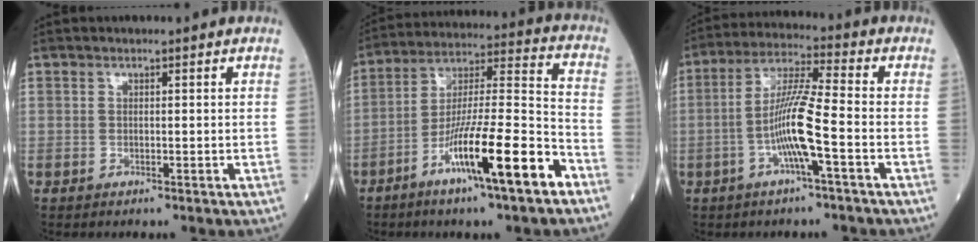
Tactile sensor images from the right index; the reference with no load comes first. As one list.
[{"total": 16.6, "force": [-8.6, 0.7, 14.1], "torque": [-0.248, -0.013, -0.148]}, {"total": 9.3, "force": [-2.7, 0.0, 8.9], "torque": [-0.176, 0.006, -0.056]}]